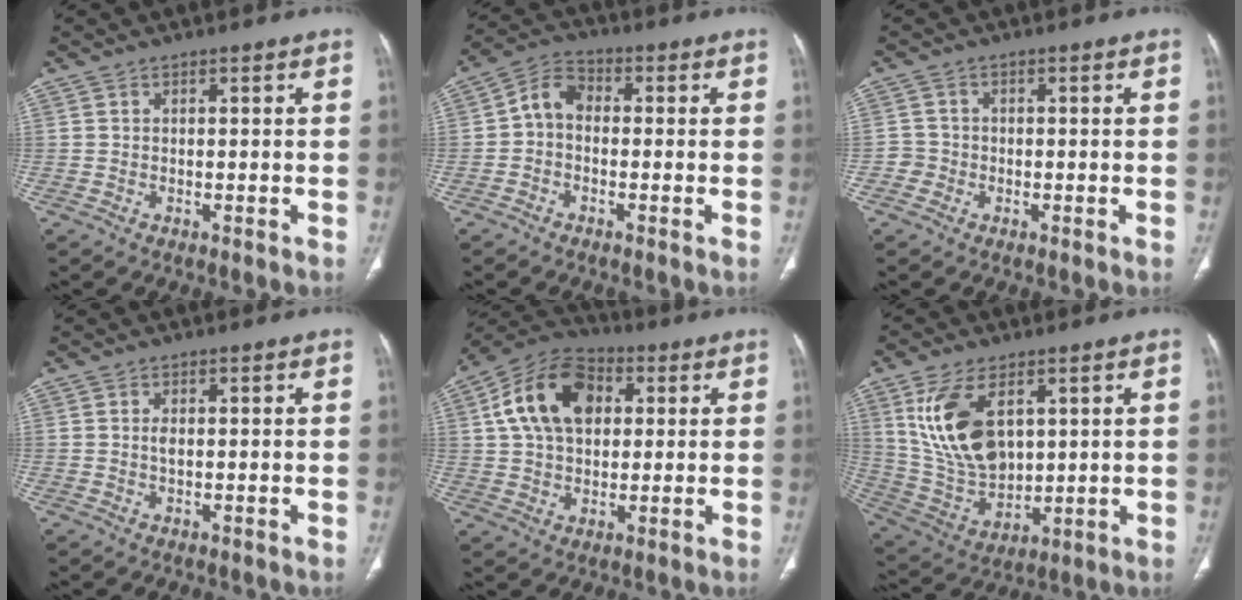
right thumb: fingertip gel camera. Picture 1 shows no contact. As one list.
[{"total": 5.8, "force": [-0.5, 4.2, 4.0], "torque": [-0.058, 0.022, -0.022]}, {"total": 2.2, "force": [-0.9, 2.0, 0.0], "torque": [0.013, 0.009, -0.024]}, {"total": 1.3, "force": [0.1, 0.6, 1.1], "torque": [-0.022, -0.001, 0.003]}, {"total": 15.9, "force": [3.9, 10.6, 11.2], "torque": [-0.182, 0.015, 0.061]}, {"total": 16.1, "force": [5.3, 9.3, 12.0], "torque": [-0.219, -0.022, 0.122]}]